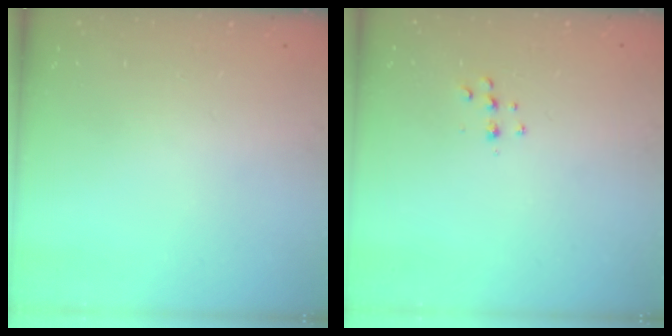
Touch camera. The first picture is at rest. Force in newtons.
{"total": 5.1, "press": 5.0, "slide": 0.8}